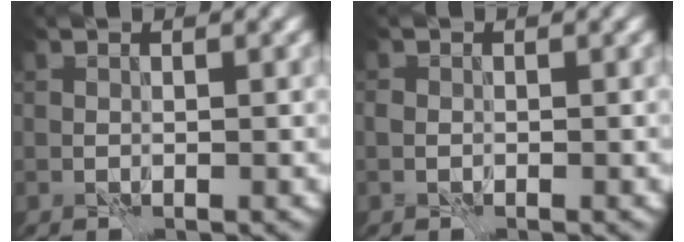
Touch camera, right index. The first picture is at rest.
{"total": 0.5, "force": [-0.4, 0.3, 0.2], "torque": [-0.006, 0.001, -0.010]}